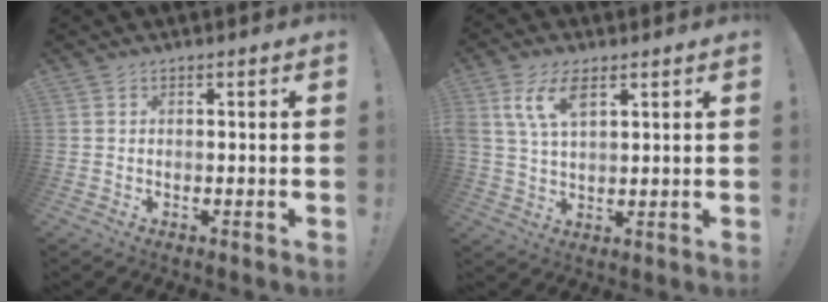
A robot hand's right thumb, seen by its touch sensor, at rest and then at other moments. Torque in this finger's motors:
{"motor_torque": [1.24, 1.24, 0.98, 0.20, 0.20]}